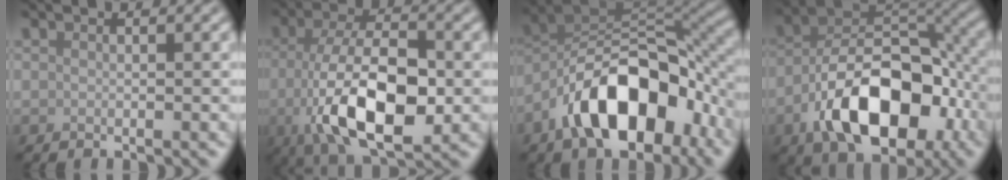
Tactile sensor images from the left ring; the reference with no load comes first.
{"total": 10.5, "force": [-2.3, 4.8, 9.1], "torque": [-0.173, -0.011, -0.038]}
{"total": 11.4, "force": [-6.1, 5.6, 7.8], "torque": [-0.118, 0.015, -0.118]}
{"total": 11.9, "force": [-5.3, 6.4, 8.6], "torque": [-0.147, 0.001, -0.093]}